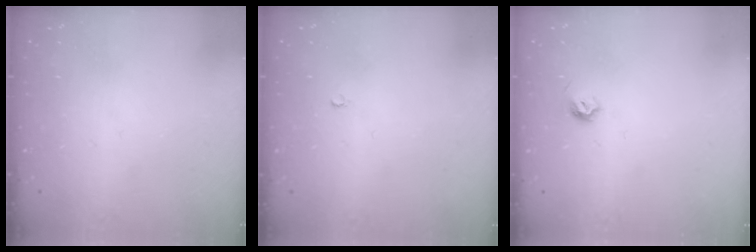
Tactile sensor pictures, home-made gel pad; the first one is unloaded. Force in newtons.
{"total": 2.1, "press": 2.1, "slide": 0.2}
{"total": 4.5, "press": 4.3, "slide": 1.0}